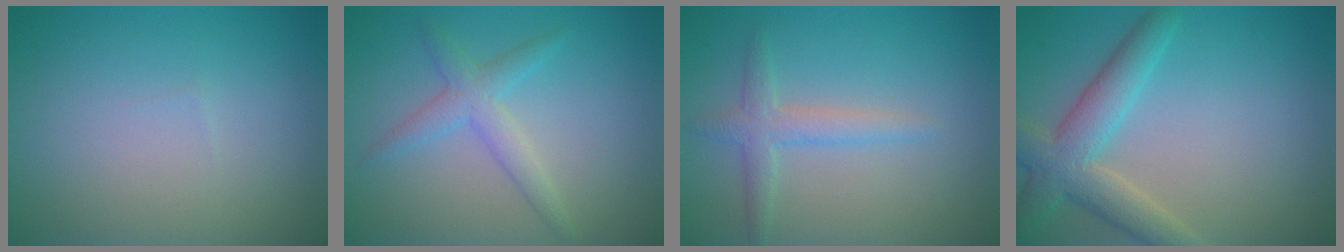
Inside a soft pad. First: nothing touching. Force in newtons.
{"total": 2.5, "press": 2.5, "slide": 0.1}
{"total": 2.2, "press": 2.2, "slide": 0.0}
{"total": 4.9, "press": 4.9, "slide": 0.5}